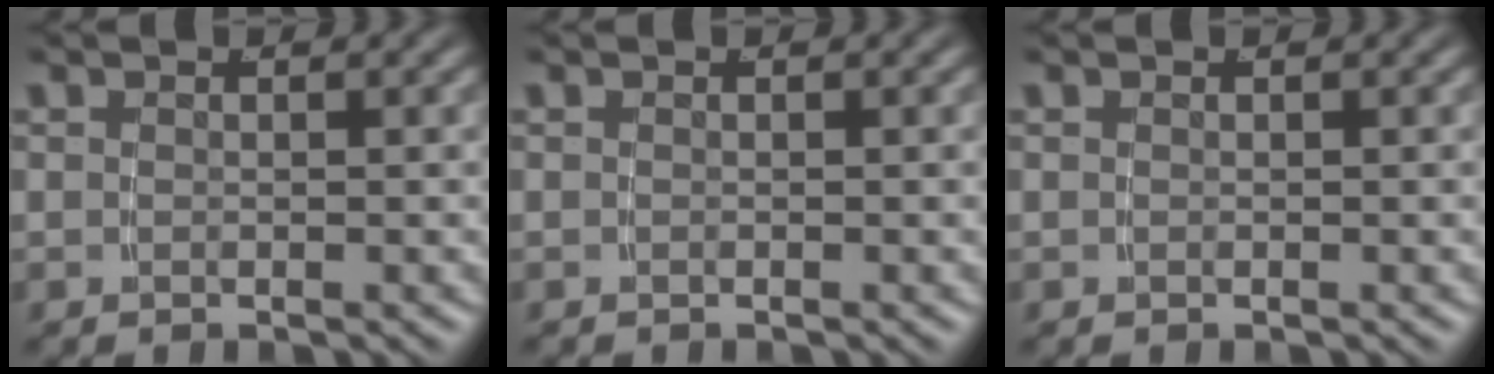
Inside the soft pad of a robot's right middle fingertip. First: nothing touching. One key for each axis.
{"total": 0.0}
{"total": 0.0}